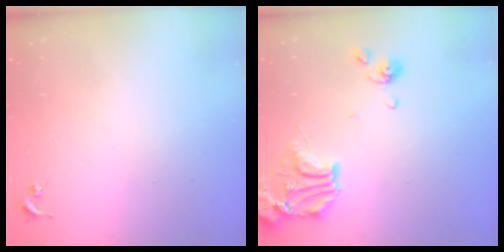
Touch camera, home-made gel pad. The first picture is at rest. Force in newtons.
{"total": 14.9, "press": 14.7, "slide": 2.2}